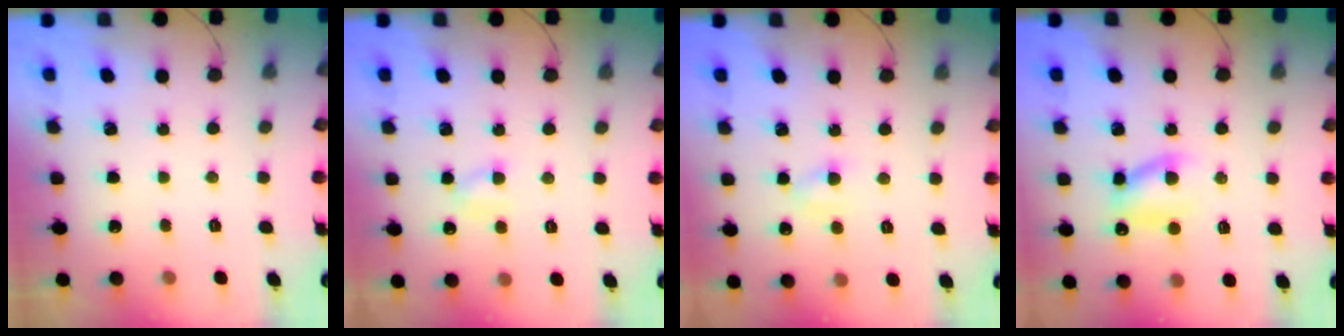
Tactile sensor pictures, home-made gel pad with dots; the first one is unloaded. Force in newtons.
{"total": 4.2, "press": 4.0, "slide": 1.2}
{"total": 3.7, "press": 3.4, "slide": 1.4}
{"total": 8.4, "press": 8.3, "slide": 1.2}